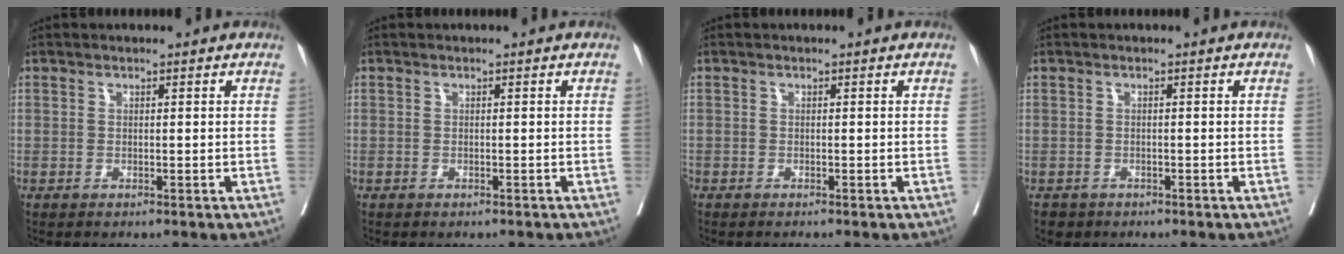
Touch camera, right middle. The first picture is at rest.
{"total": 0.5, "force": [-0.5, 0.2, 0.1], "torque": [-0.005, -0.001, -0.011]}
{"total": 0.8, "force": [-0.7, 0.0, 0.2], "torque": [-0.004, -0.001, -0.015]}
{"total": 1.9, "force": [-1.4, 1.3, 0.1], "torque": [-0.005, 0.002, -0.022]}